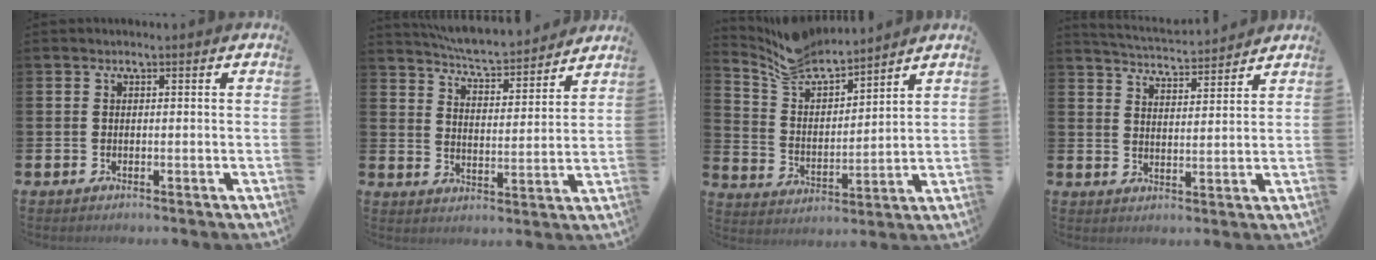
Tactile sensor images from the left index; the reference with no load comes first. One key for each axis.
{"total": 6.3, "fx": 6.2, "fy": 0.3, "fz": 1.1, "tx": -0.045, "ty": -0.049, "tz": 0.106}
{"total": 8.0, "fx": 7.6, "fy": 2.0, "fz": 1.7, "tx": -0.072, "ty": -0.047, "tz": 0.140}
{"total": 4.5, "fx": 4.5, "fy": 0.1, "fz": 0.1, "tx": -0.019, "ty": -0.032, "tz": 0.079}